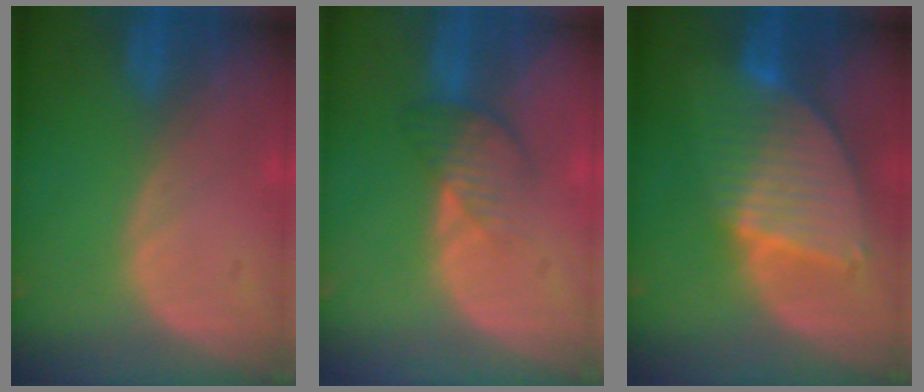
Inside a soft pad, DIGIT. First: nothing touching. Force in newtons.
{"total": 4.3, "press": 3.7, "slide": 2.1}
{"total": 8.5, "press": 7.4, "slide": 4.1}